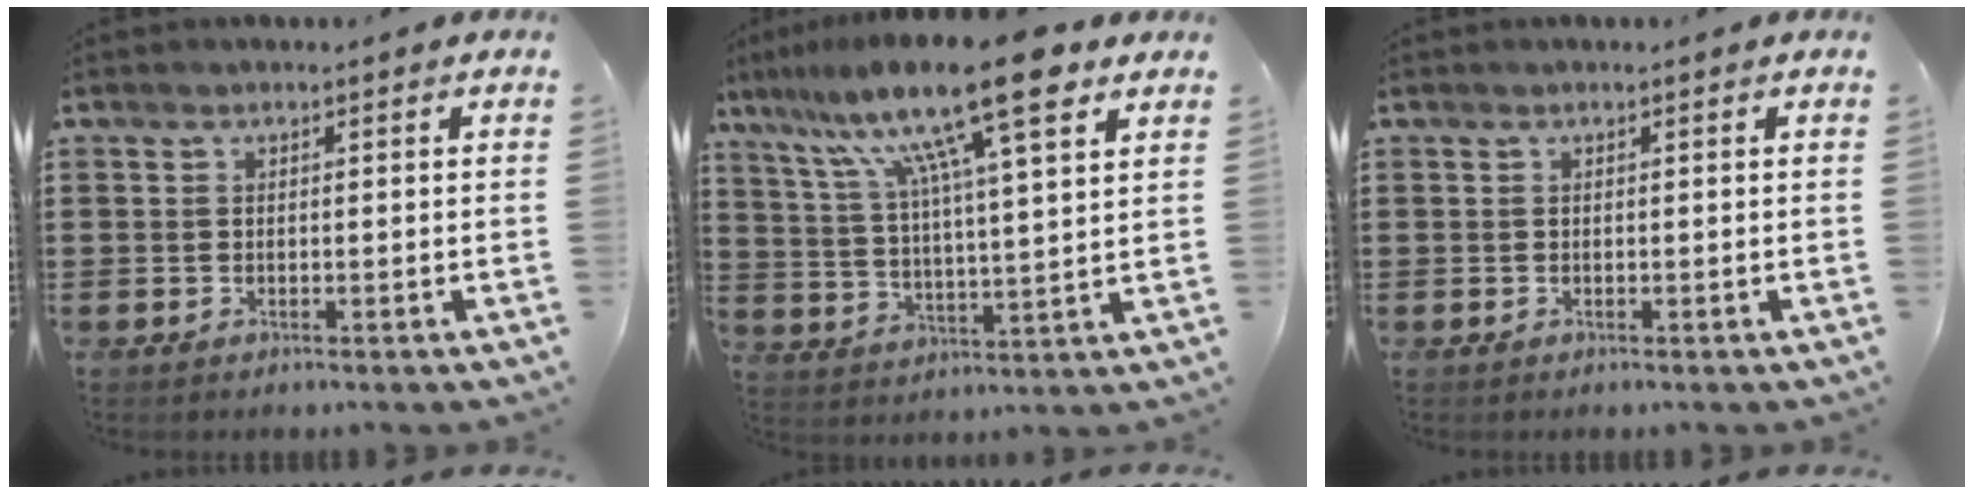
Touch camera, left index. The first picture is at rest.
{"total": 16.7, "force": [11.0, 2.0, 12.3], "torque": [-0.231, -0.037, 0.176]}
{"total": 0.0}